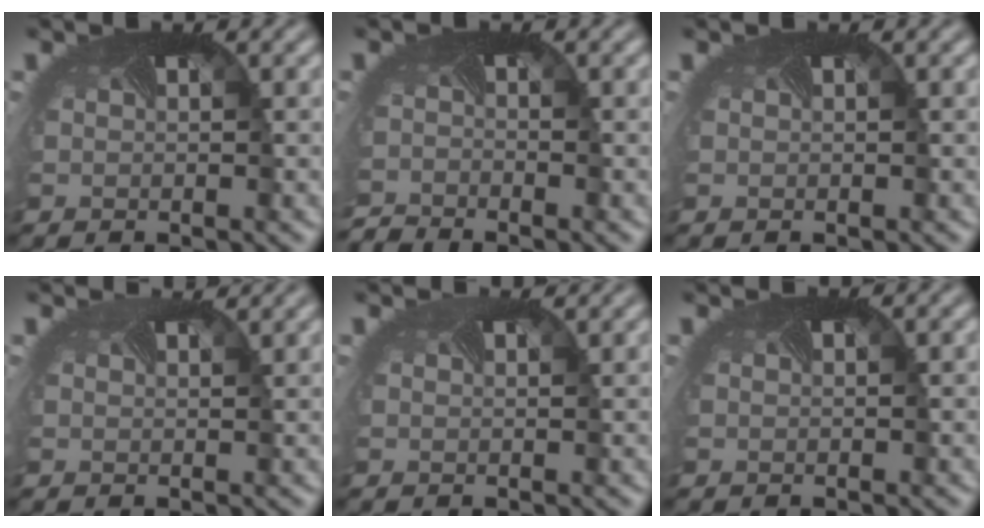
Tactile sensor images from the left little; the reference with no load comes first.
{"total": 2.6, "force": [-2.5, -0.4, -0.6], "torque": [-0.002, -0.021, -0.054]}
{"total": 0.0}
{"total": 1.4, "force": [1.3, -0.1, 0.4], "torque": [-0.004, 0.002, 0.013]}
{"total": 1.0, "force": [0.9, 0.0, 0.3], "torque": [-0.001, 0.000, 0.008]}
{"total": 0.6, "force": [0.5, -0.2, -0.3], "torque": [0.003, -0.003, 0.006]}